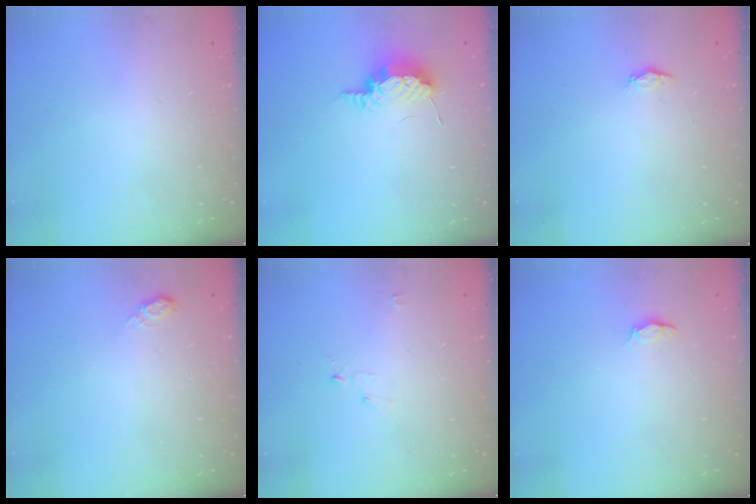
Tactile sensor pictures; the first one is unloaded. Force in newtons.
{"total": 8.0, "press": 7.7, "slide": 2.2}
{"total": 2.2, "press": 2.1, "slide": 0.3}
{"total": 5.6, "press": 5.6, "slide": 0.6}
{"total": 2.8, "press": 2.8, "slide": 0.3}
{"total": 3.4, "press": 3.4, "slide": 0.4}